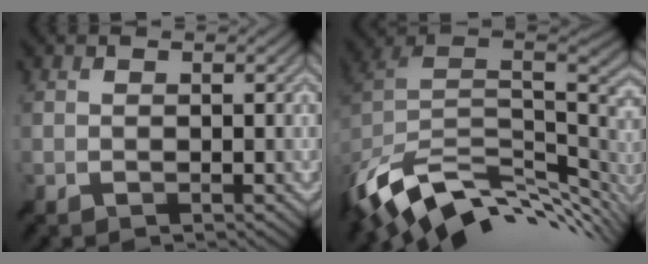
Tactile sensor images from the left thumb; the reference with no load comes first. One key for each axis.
{"total": 13.4, "fx": -5.2, "fy": 7.9, "fz": 9.5, "tx": -0.214, "ty": -0.026, "tz": -0.076}